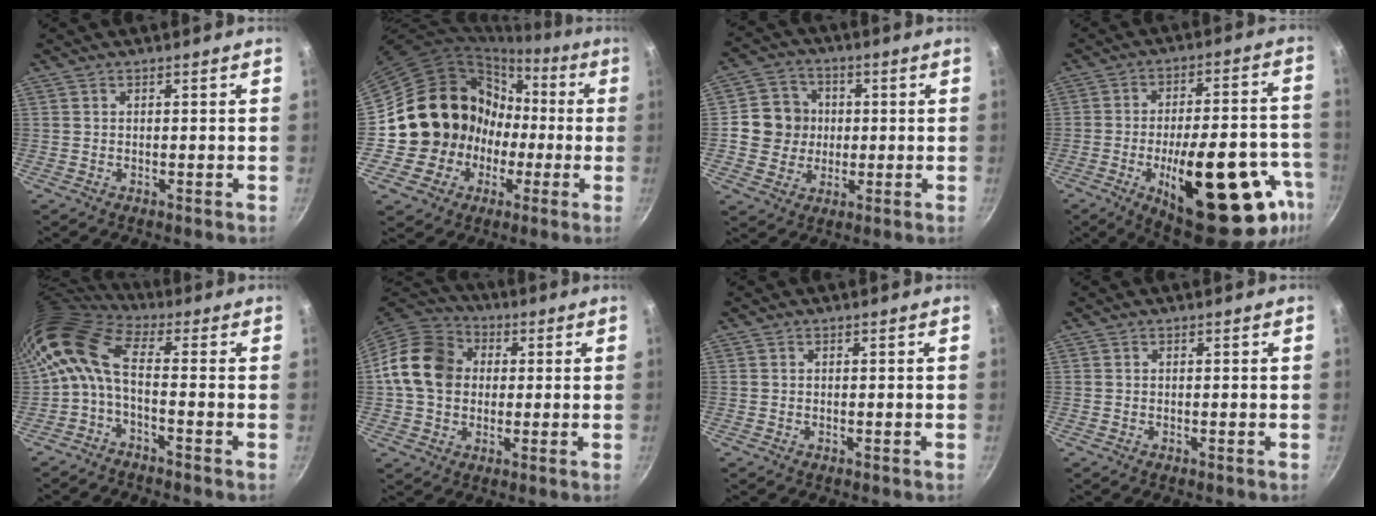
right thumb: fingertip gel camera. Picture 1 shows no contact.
{"total": 15.1, "force": [-1.4, 14.5, 3.8], "torque": [-0.020, 0.053, -0.011]}
{"total": 9.4, "force": [0.4, 8.9, 3.1], "torque": [-0.019, 0.014, -0.002]}
{"total": 28.6, "force": [-11.2, 11.4, 23.8], "torque": [-0.276, 0.035, -0.147]}
{"total": 9.4, "force": [-0.4, 4.2, 8.4], "torque": [-0.189, 0.020, -0.021]}
{"total": 14.6, "force": [1.6, 11.9, 8.3], "torque": [-0.128, 0.023, 0.013]}
{"total": 0.0}
{"total": 0.0}